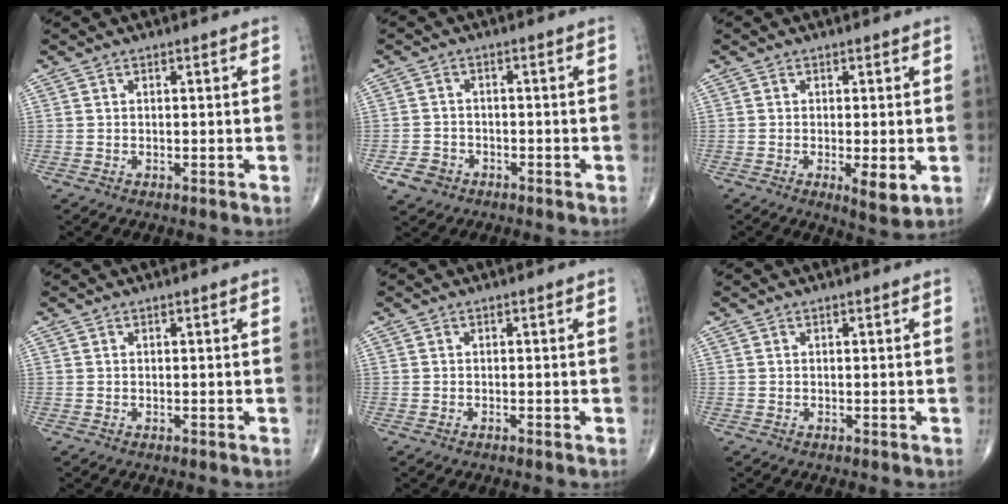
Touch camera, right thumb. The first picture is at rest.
{"total": 3.9, "force": [-2.1, 3.1, 1.1], "torque": [-0.013, 0.012, -0.034]}
{"total": 4.9, "force": [-1.1, 1.5, 4.5], "torque": [-0.074, -0.016, -0.017]}
{"total": 0.0}
{"total": 0.0}
{"total": 0.0}